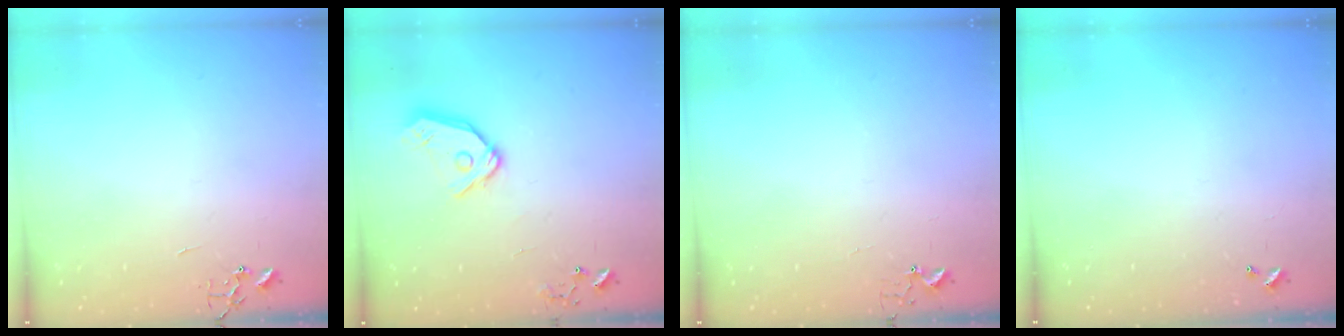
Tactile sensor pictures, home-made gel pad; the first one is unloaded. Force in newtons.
{"total": 12.2, "press": 12.1, "slide": 1.5}
{"total": 3.8, "press": 3.8, "slide": 0.3}
{"total": 0.0}